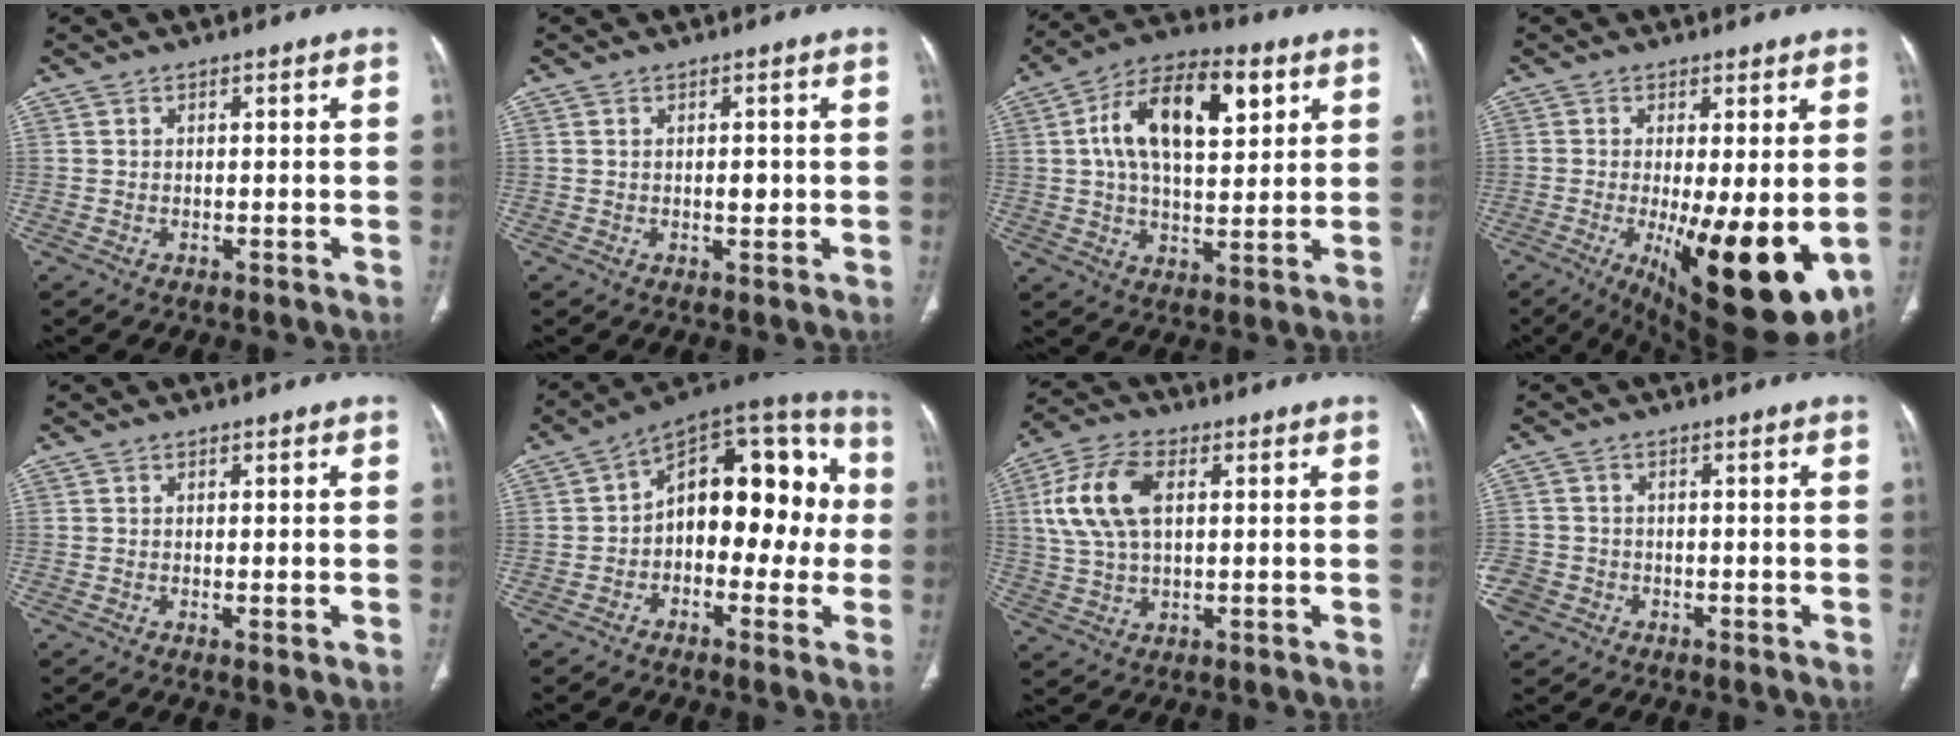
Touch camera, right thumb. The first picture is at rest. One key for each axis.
{"total": 1.8, "fx": 0.0, "fy": 1.0, "fz": 1.5, "tx": -0.019, "ty": -0.001, "tz": 0.000}
{"total": 17.6, "fx": 5.4, "fy": 9.0, "fz": 14.1, "tx": -0.216, "ty": 0.007, "tz": 0.085}
{"total": 18.5, "fx": -4.1, "fy": 6.2, "fz": 17.0, "tx": -0.215, "ty": -0.032, "tz": -0.036}
{"total": 1.0, "fx": -0.1, "fy": 0.3, "fz": 1.0, "tx": -0.022, "ty": -0.005, "tz": -0.003}
{"total": 18.1, "fx": -0.2, "fy": 11.0, "fz": 14.3, "tx": -0.140, "ty": 0.056, "tz": -0.018}
{"total": 12.4, "fx": 2.8, "fy": 7.1, "fz": 9.8, "tx": -0.203, "ty": 0.014, "tz": 0.053}
{"total": 6.1, "fx": -2.7, "fy": 5.2, "fz": 1.6, "tx": -0.046, "ty": 0.019, "tz": -0.046}